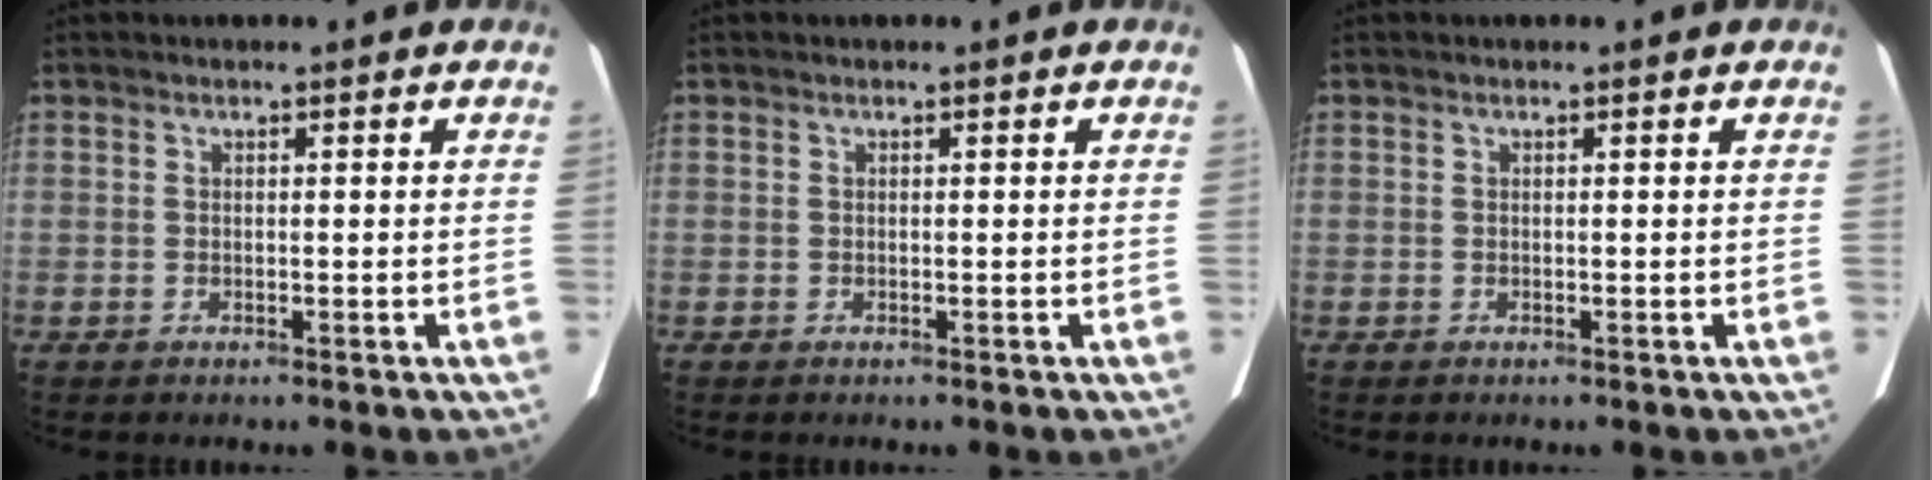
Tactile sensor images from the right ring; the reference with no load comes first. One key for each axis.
{"total": 0.0}
{"total": 0.0}